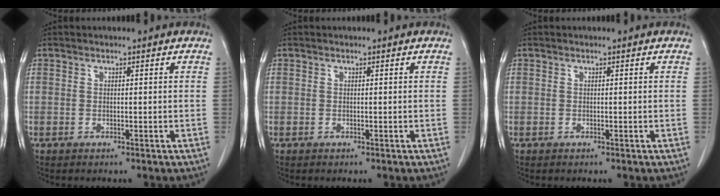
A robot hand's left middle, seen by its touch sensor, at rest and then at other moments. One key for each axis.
{"total": 0.0}
{"total": 0.0}